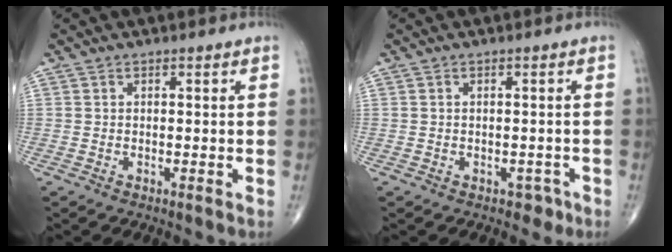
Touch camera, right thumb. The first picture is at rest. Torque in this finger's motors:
{"motor_torque": [0.50, -0.06, -0.12, -0.06, -0.03]}